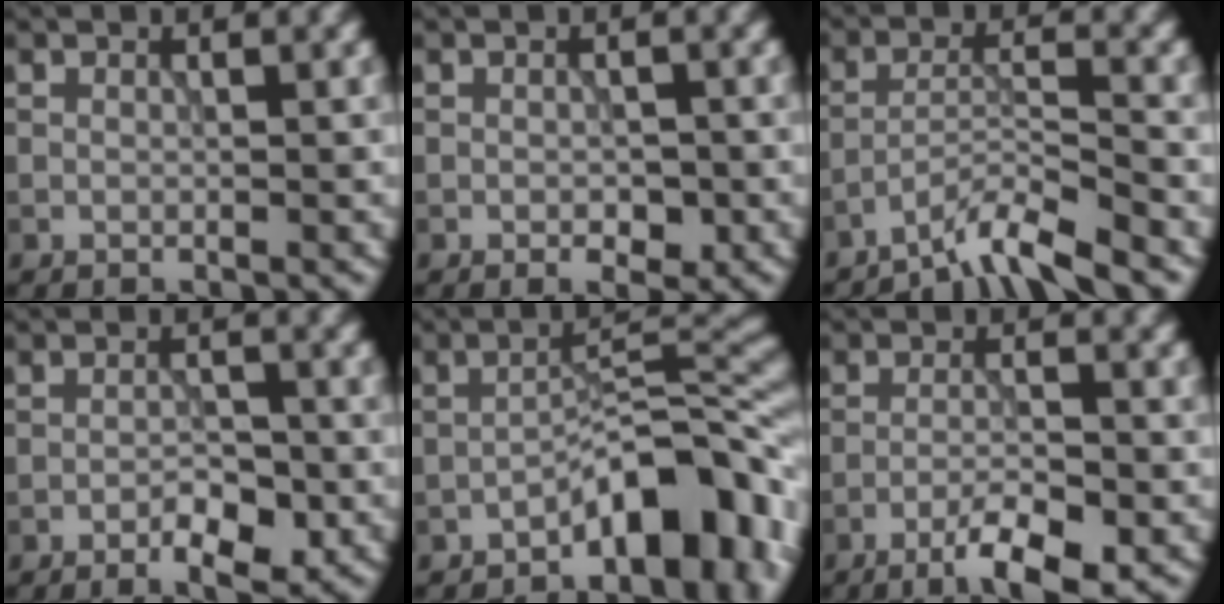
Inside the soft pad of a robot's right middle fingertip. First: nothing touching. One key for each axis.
{"total": 1.5, "fx": -0.5, "fy": 0.8, "fz": 1.2, "tx": -0.015, "ty": 0.000, "tz": -0.007}
{"total": 4.2, "fx": -3.6, "fy": 0.1, "fz": 2.1, "tx": -0.032, "ty": 0.007, "tz": -0.081}
{"total": 2.9, "fx": -1.5, "fy": 1.1, "fz": 2.3, "tx": -0.033, "ty": 0.001, "tz": -0.024}
{"total": 7.9, "fx": -4.6, "fy": 2.9, "fz": 5.8, "tx": -0.064, "ty": 0.022, "tz": -0.077}
{"total": 4.5, "fx": -2.8, "fy": 0.7, "fz": 3.4, "tx": -0.064, "ty": 0.001, "tz": -0.050}